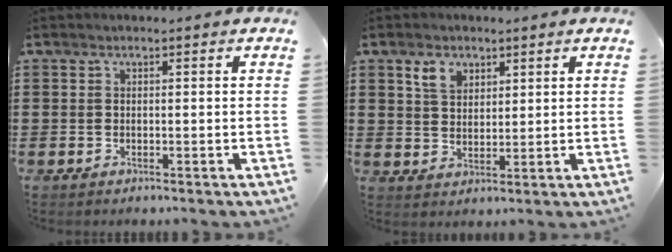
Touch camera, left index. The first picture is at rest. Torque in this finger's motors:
{"motor_torque": [1.07, -0.15, 0.29, 0.05]}